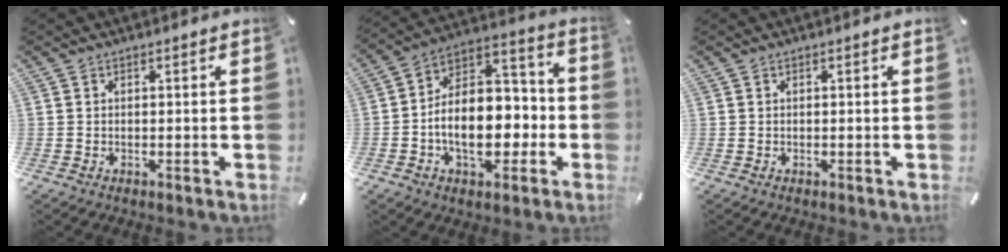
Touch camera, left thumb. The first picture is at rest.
{"total": 16.2, "force": [-4.2, 11.1, 11.0], "torque": [-0.167, 0.009, -0.072]}
{"total": 0.0}